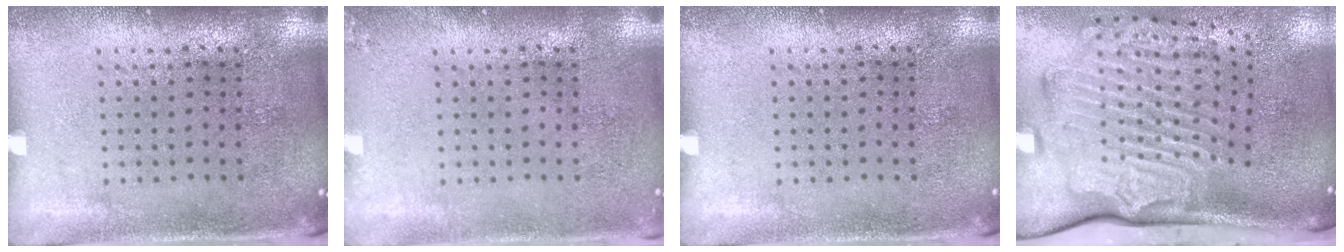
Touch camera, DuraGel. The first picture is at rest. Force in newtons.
{"total": 0.9, "press": 0.9, "slide": 0.1}
{"total": 0.0}
{"total": 3.3, "press": 2.3, "slide": 2.4}